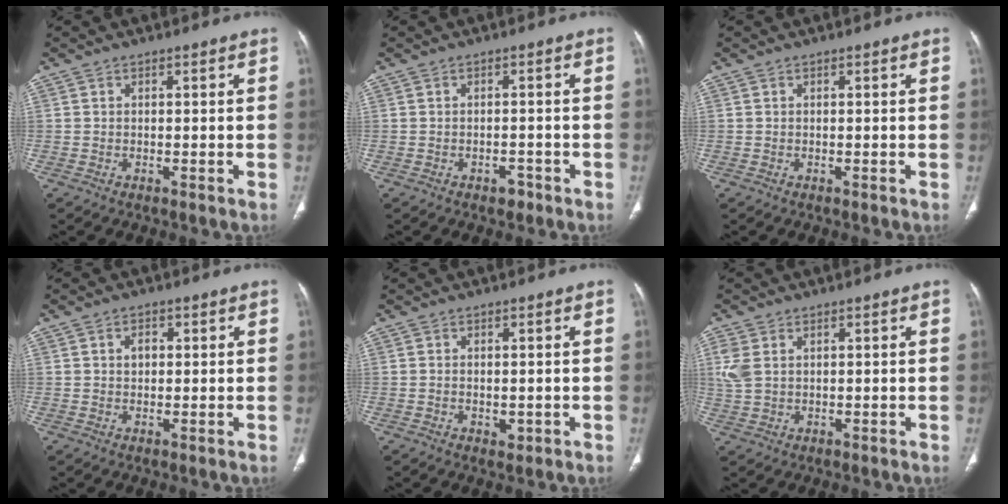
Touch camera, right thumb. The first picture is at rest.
{"total": 2.1, "force": [-1.3, 1.3, 1.0], "torque": [-0.008, 0.007, -0.015]}
{"total": 0.0}
{"total": 2.4, "force": [0.7, 1.8, 1.5], "torque": [-0.016, 0.001, 0.010]}
{"total": 1.6, "force": [-0.2, 1.1, 1.1], "torque": [-0.016, -0.004, 0.000]}
{"total": 4.3, "force": [1.4, 2.8, 2.9], "torque": [-0.077, 0.005, 0.034]}